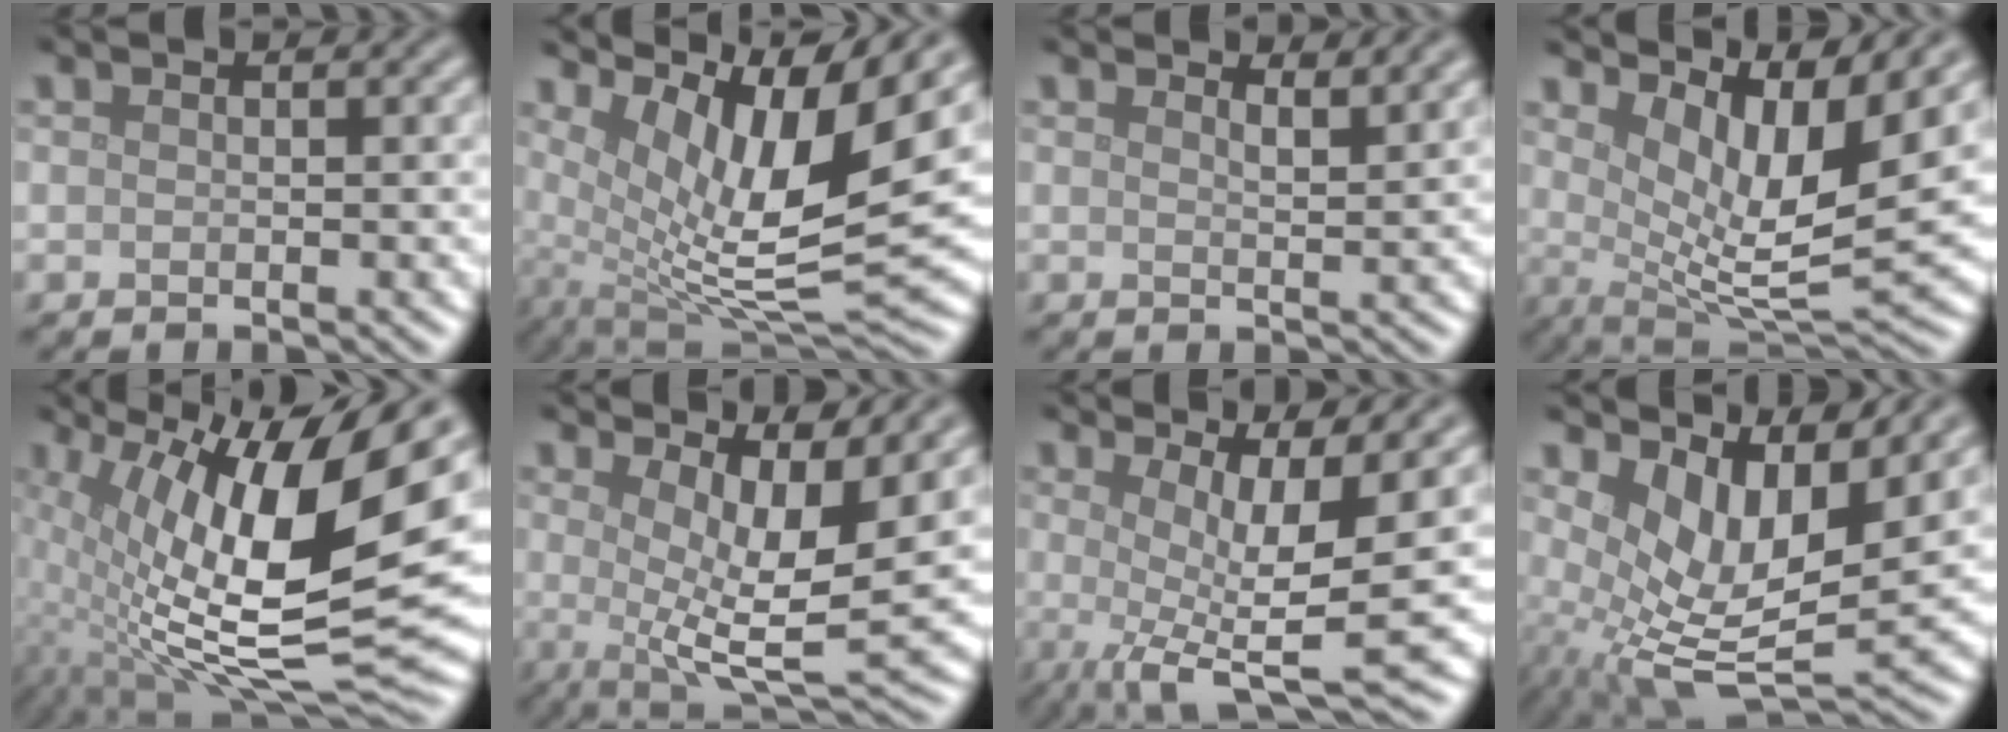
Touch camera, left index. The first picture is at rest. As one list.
[{"total": 11.5, "force": [5.0, 3.1, 9.9], "torque": [-0.189, -0.002, 0.096]}, {"total": 2.3, "force": [2.0, 0.5, 1.0], "torque": [-0.007, 0.000, 0.027]}, {"total": 8.7, "force": [3.9, 2.3, 7.4], "torque": [-0.123, -0.006, 0.073]}, {"total": 16.7, "force": [3.9, 6.1, 15.0], "torque": [-0.274, -0.001, 0.077]}, {"total": 9.0, "force": [2.6, 2.7, 8.1], "torque": [-0.125, -0.006, 0.046]}, {"total": 8.1, "force": [0.0, 2.2, 7.8], "torque": [-0.121, -0.010, -0.002]}, {"total": 8.4, "force": [1.8, 4.1, 7.1], "torque": [-0.140, -0.017, 0.036]}]